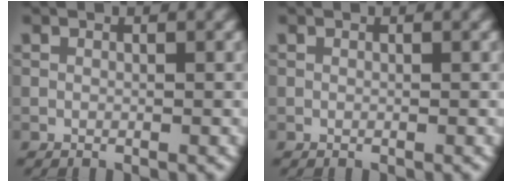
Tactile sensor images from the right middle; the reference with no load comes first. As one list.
[{"total": 0.0}]